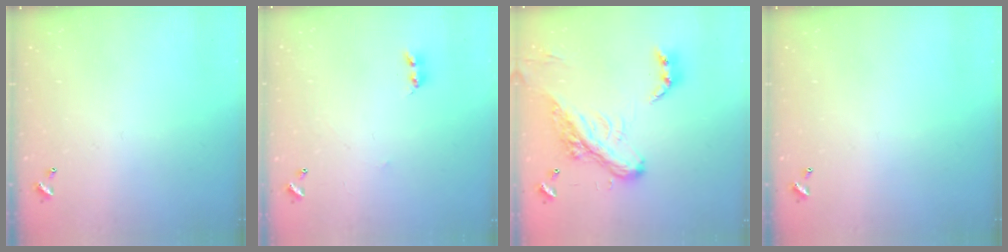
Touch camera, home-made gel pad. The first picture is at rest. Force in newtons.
{"total": 1.6, "press": 1.6, "slide": 0.4}
{"total": 10.0, "press": 9.8, "slide": 2.0}
{"total": 0.0}